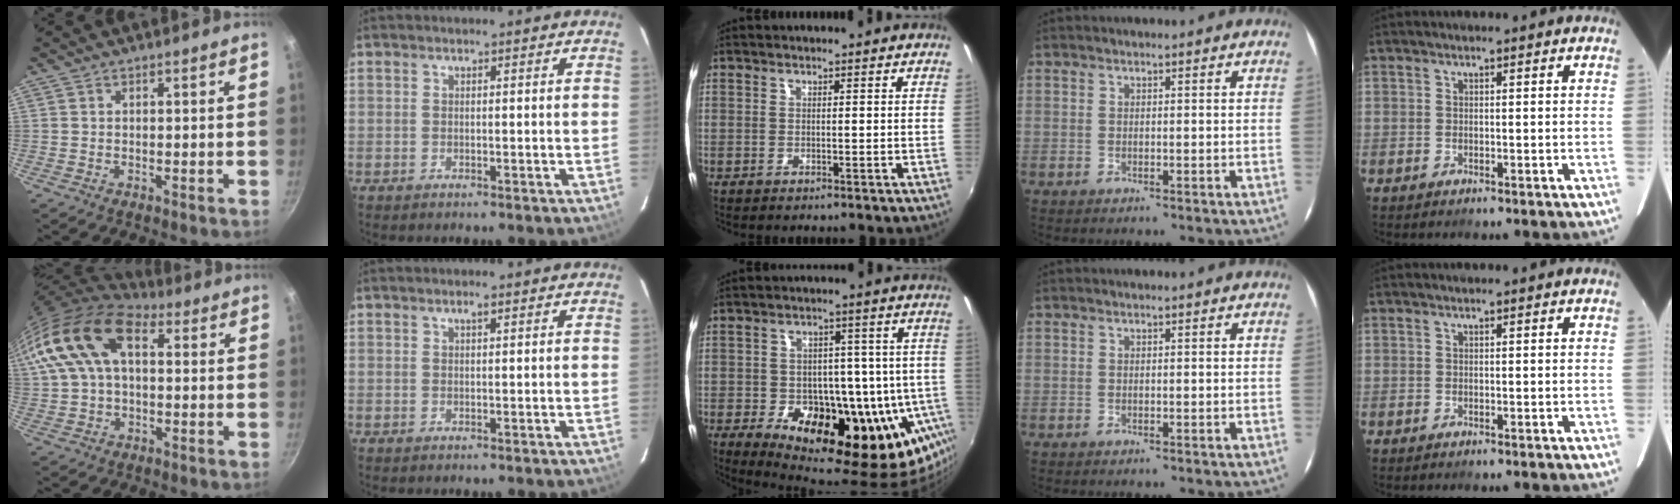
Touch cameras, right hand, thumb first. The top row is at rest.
{"thumb": {"total": 16.3, "force": [4.0, 9.8, 12.4], "torque": [-0.228, 0.029, 0.058]}, "index": {"total": 0.7, "force": [0.4, 0.1, 0.5], "torque": [-0.009, 0.004, 0.007]}, "middle": {"total": 24.3, "force": [-8.6, 14.2, 17.7], "torque": [-0.283, -0.025, -0.103]}}